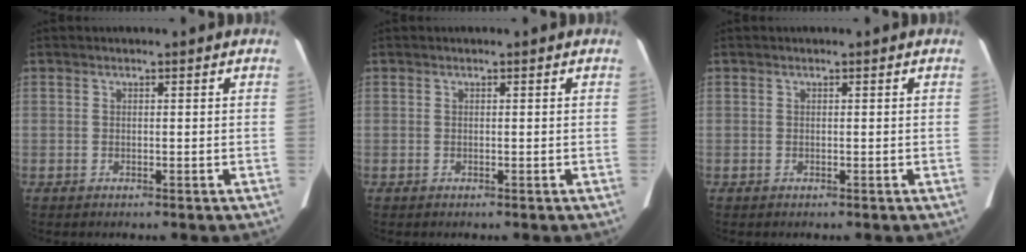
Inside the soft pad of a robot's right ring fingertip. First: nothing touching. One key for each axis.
{"total": 0.0}
{"total": 0.0}